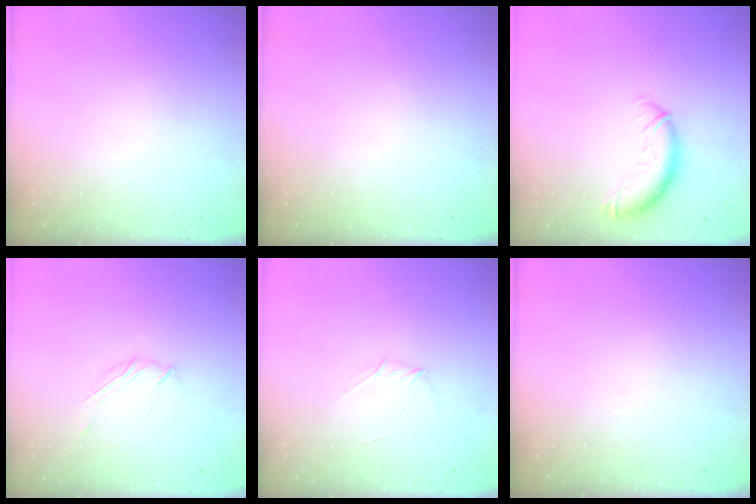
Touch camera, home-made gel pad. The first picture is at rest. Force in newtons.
{"total": 0.0}
{"total": 9.9, "press": 9.9, "slide": 1.3}
{"total": 3.6, "press": 3.5, "slide": 0.8}
{"total": 3.5, "press": 3.4, "slide": 0.8}
{"total": 0.0}